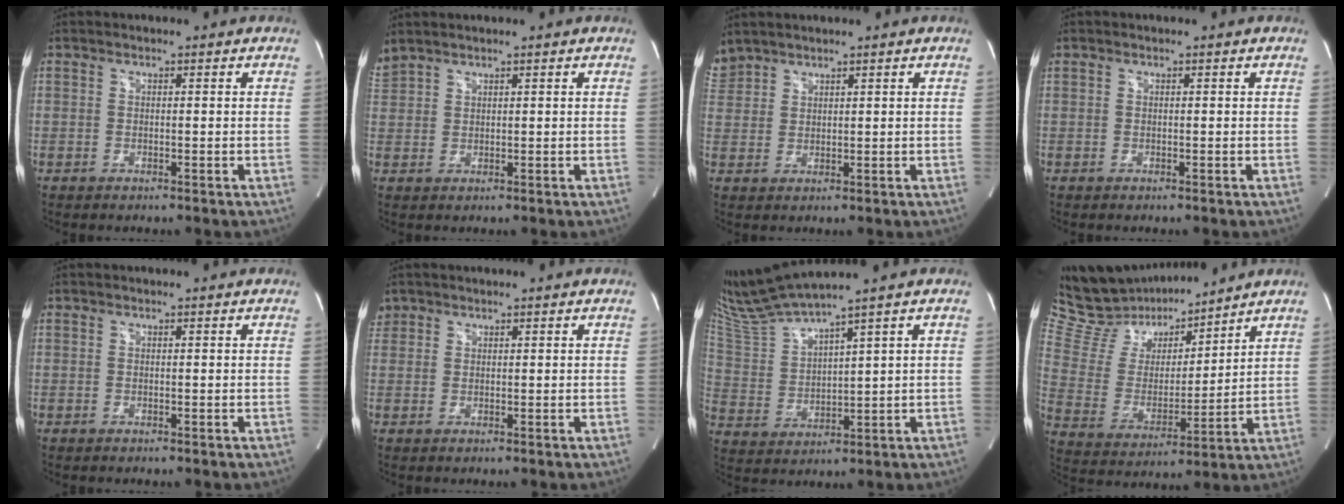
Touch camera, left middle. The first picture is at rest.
{"total": 2.7, "force": [2.6, 0.3, 0.7], "torque": [-0.031, 0.022, 0.062]}
{"total": 3.7, "force": [3.5, 1.1, 0.3], "torque": [-0.022, 0.020, 0.082]}
{"total": 0.0}
{"total": 0.0}
{"total": 2.0, "force": [1.4, 1.4, 0.0], "torque": [0.001, 0.015, 0.028]}
{"total": 9.2, "force": [8.4, -1.7, 3.4], "torque": [-0.086, -0.001, 0.180]}
{"total": 16.2, "force": [15.0, 4.2, 4.1], "torque": [-0.085, 0.004, 0.277]}